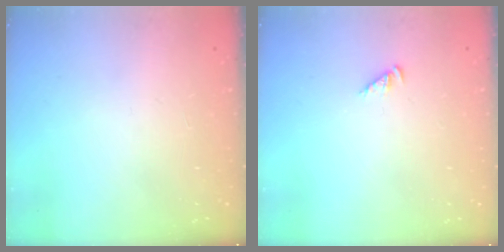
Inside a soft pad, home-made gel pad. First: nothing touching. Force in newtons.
{"total": 2.4, "press": 2.4, "slide": 0.5}